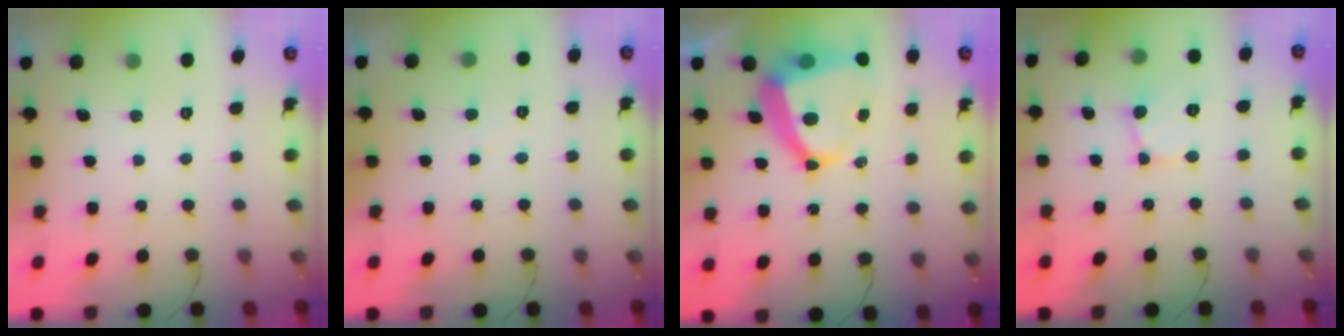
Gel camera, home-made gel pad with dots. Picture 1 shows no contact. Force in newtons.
{"total": 1.6, "press": 1.6, "slide": 0.2}
{"total": 13.8, "press": 13.7, "slide": 2.0}
{"total": 2.1, "press": 2.1, "slide": 0.2}